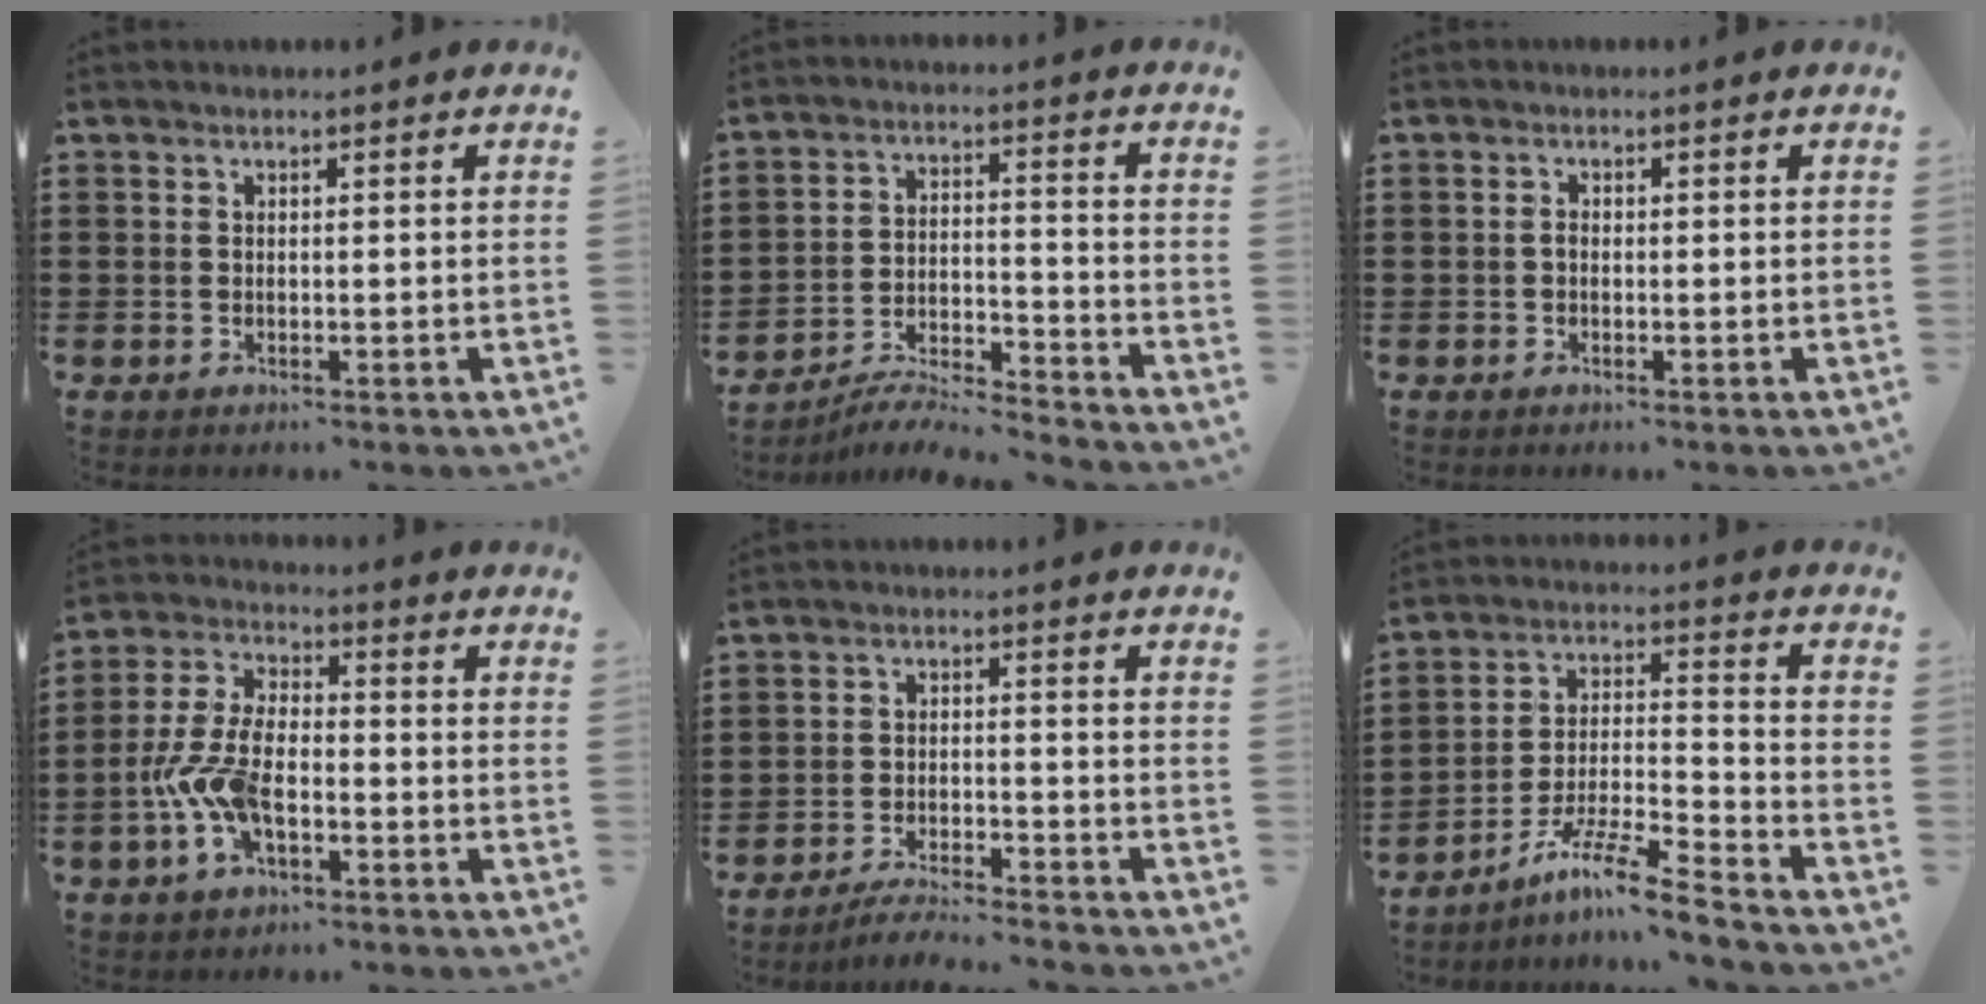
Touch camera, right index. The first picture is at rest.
{"total": 5.8, "force": [-5.6, 0.2, 1.5], "torque": [-0.036, -0.001, -0.113]}
{"total": 1.1, "force": [-0.4, 0.6, 0.8], "torque": [-0.018, 0.000, -0.007]}
{"total": 9.2, "force": [-2.8, 4.6, 7.5], "torque": [-0.182, -0.005, -0.057]}
{"total": 4.1, "force": [-4.0, -0.1, 0.9], "torque": [-0.018, 0.002, -0.080]}
{"total": 9.9, "force": [-8.3, 0.3, 5.5], "torque": [-0.105, 0.005, -0.164]}